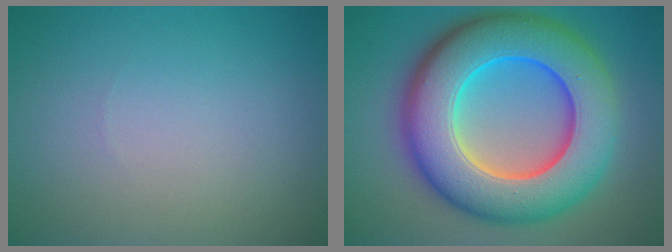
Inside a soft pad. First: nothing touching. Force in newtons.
{"total": 13.9, "press": 13.9, "slide": 0.2}